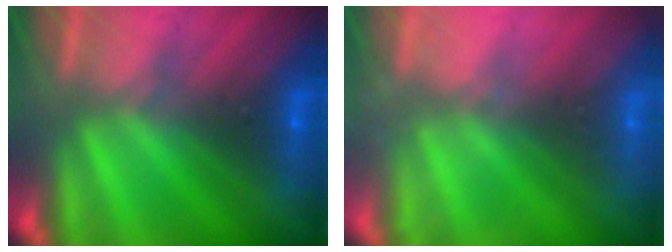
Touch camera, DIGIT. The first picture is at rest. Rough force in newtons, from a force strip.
{"total": 2.3}